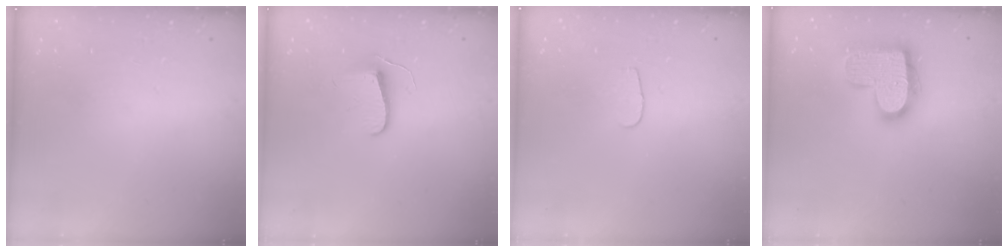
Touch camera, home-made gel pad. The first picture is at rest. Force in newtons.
{"total": 7.1, "press": 7.1, "slide": 0.5}
{"total": 3.2, "press": 3.2, "slide": 0.3}
{"total": 17.0, "press": 17.0, "slide": 1.1}